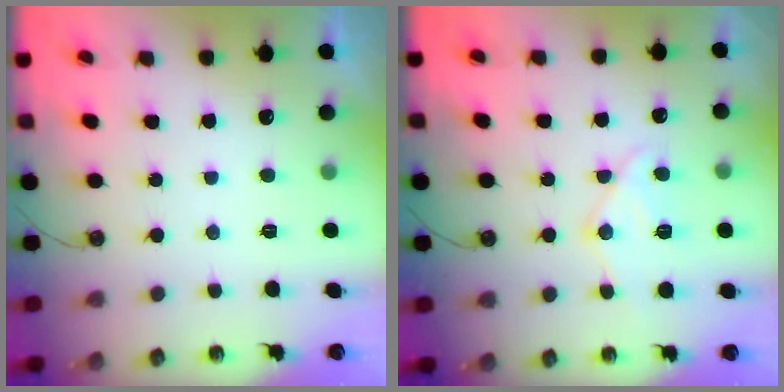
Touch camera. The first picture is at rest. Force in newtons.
{"total": 12.8, "press": 12.8, "slide": 1.4}